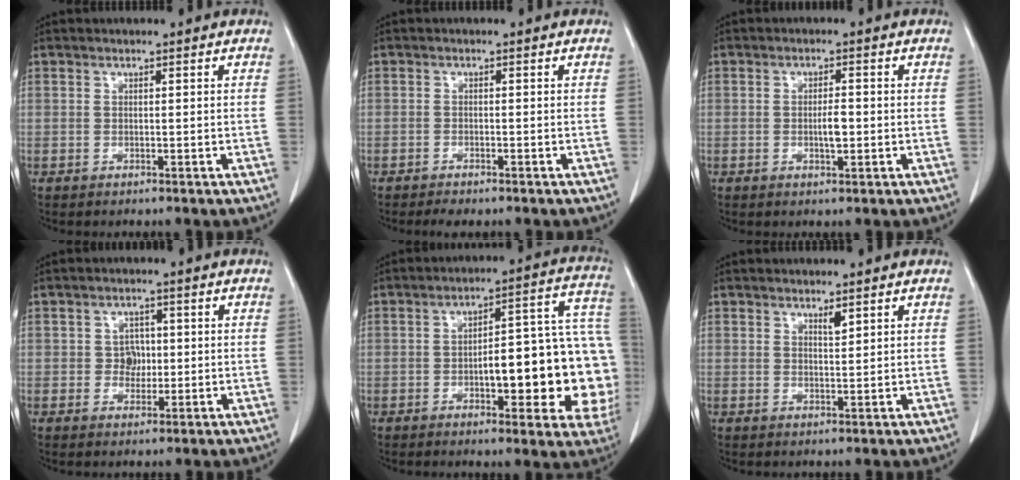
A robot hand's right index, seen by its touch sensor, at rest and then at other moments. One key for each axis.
{"total": 1.8, "fx": -1.5, "fy": 0.6, "fz": 0.9, "tx": -0.016, "ty": -0.003, "tz": -0.021}
{"total": 2.7, "fx": -0.4, "fy": 0.8, "fz": 2.6, "tx": -0.046, "ty": 0.001, "tz": -0.004}
{"total": 2.7, "fx": 0.0, "fy": 2.4, "fz": 1.3, "tx": -0.013, "ty": 0.005, "tz": 0.000}
{"total": 19.8, "fx": -3.4, "fy": 5.7, "fz": 18.7, "tx": -0.165, "ty": 0.050, "tz": -0.029}
{"total": 1.3, "fx": 1.0, "fy": 0.2, "fz": 0.9, "tx": -0.018, "ty": -0.005, "tz": 0.017}